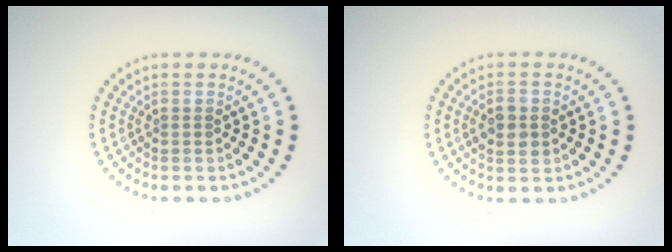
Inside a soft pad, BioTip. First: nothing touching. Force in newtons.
{"total": 2.6, "press": 2.6, "slide": 0.1}